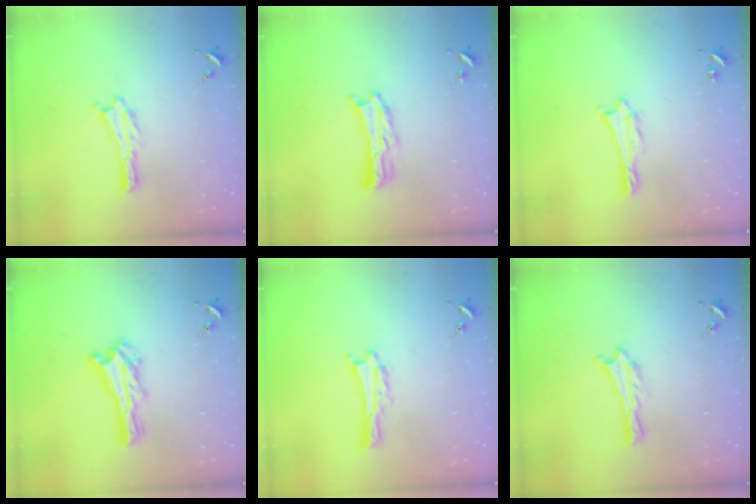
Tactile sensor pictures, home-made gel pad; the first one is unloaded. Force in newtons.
{"total": 1.6, "press": 1.6, "slide": 0.3}
{"total": 1.0, "press": 1.0, "slide": 0.2}
{"total": 0.6, "press": 0.5, "slide": 0.2}
{"total": 0.9, "press": 0.9, "slide": 0.1}
{"total": 0.0}